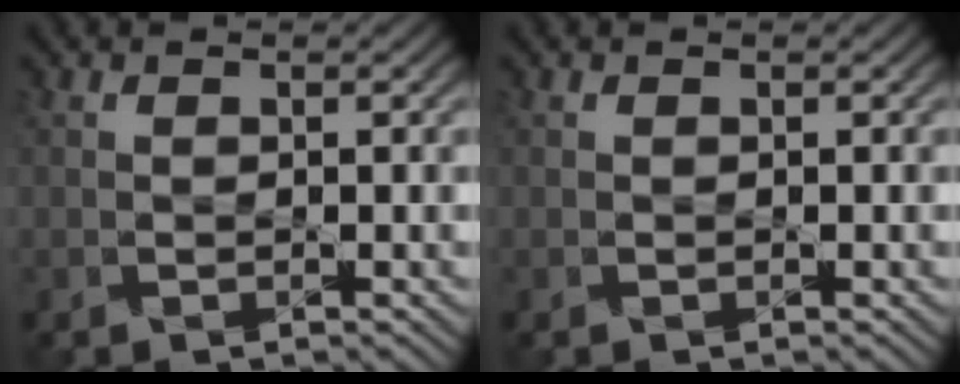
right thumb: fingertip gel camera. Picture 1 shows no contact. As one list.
[{"total": 0.0}]